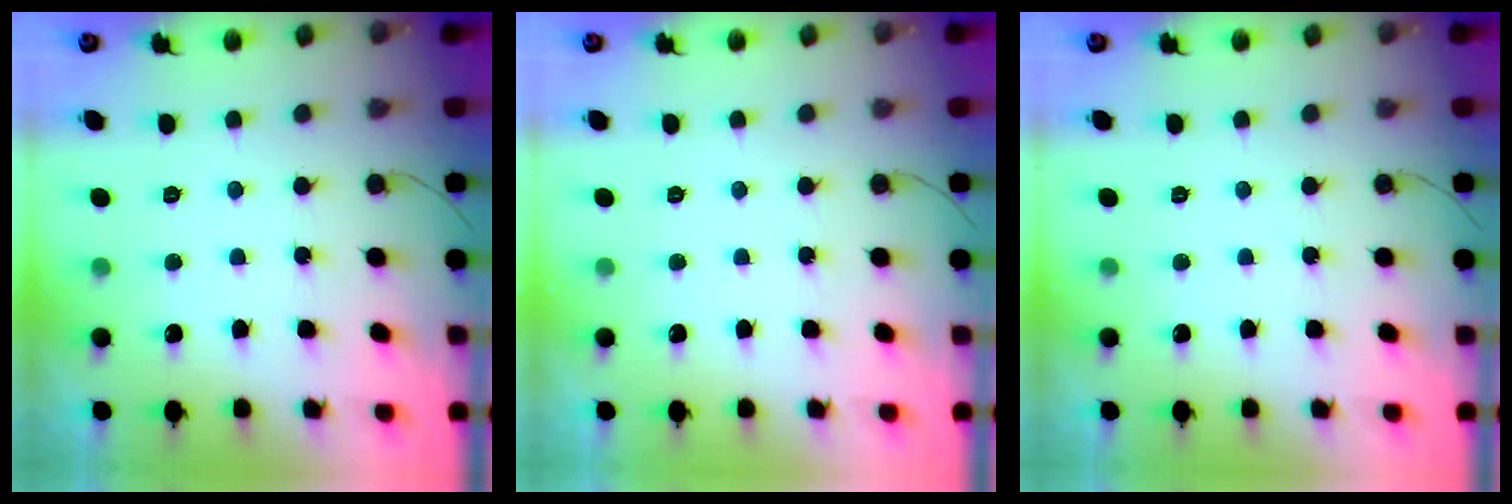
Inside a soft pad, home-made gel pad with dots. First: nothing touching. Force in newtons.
{"total": 0.0}
{"total": 0.0}